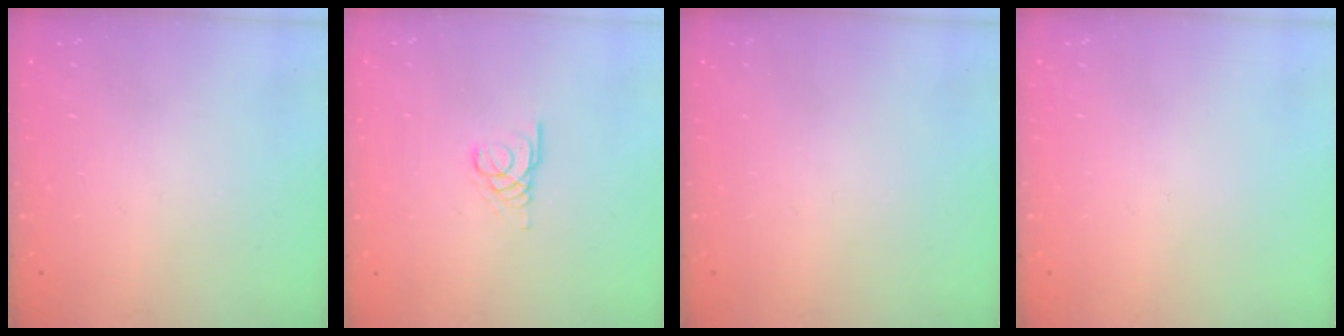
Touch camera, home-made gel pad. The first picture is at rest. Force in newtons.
{"total": 3.1, "press": 3.1, "slide": 0.2}
{"total": 0.0}
{"total": 0.0}